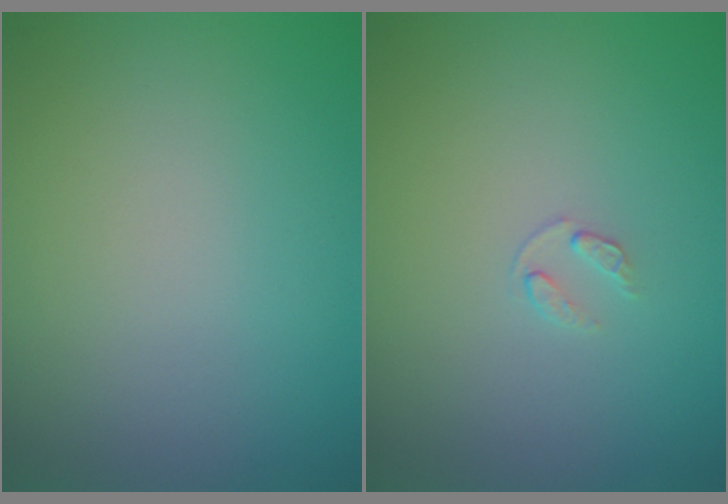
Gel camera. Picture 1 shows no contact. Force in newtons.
{"total": 0.8, "press": 0.5, "slide": 0.6}